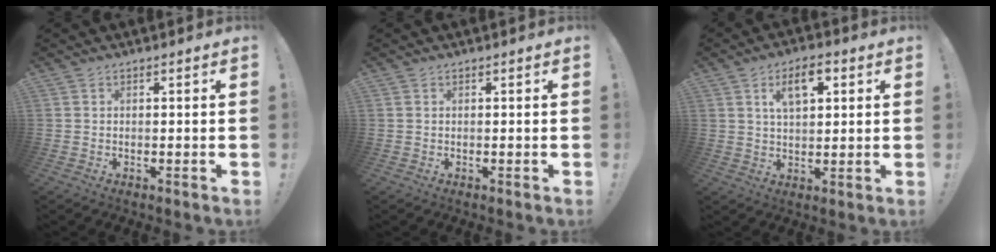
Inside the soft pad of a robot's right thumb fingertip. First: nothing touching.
{"total": 0.0}
{"total": 8.3, "force": [3.6, 4.2, 6.2], "torque": [-0.091, -0.002, 0.060]}